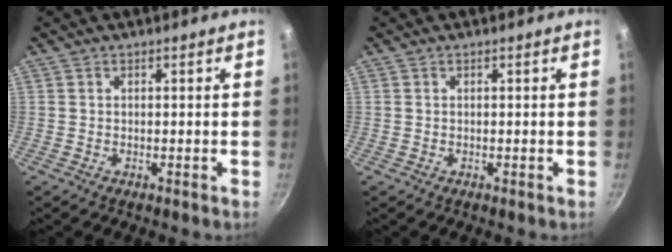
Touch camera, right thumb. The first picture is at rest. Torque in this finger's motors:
{"motor_torque": [-0.20, 0.02, 0.24, -0.05, -0.01]}